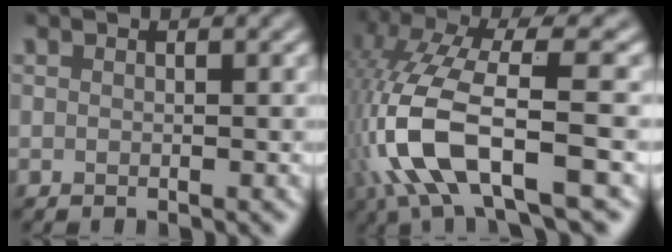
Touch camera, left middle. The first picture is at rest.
{"total": 10.4, "force": [-3.8, 2.9, 9.2], "torque": [-0.198, 0.012, -0.074]}